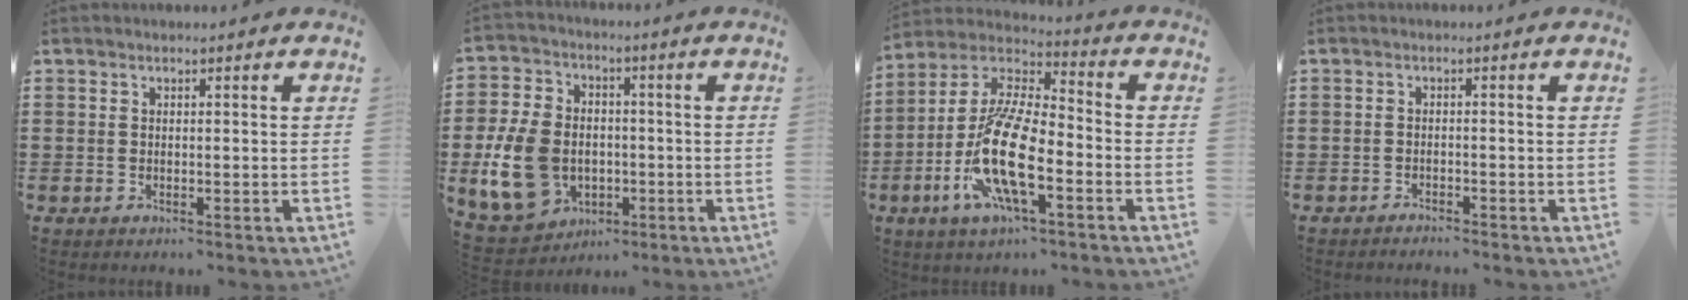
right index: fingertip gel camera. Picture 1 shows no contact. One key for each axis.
{"total": 12.2, "fx": -2.5, "fy": 9.3, "fz": 7.5, "tx": -0.199, "ty": 0.013, "tz": -0.046}
{"total": 13.9, "fx": -5.5, "fy": 4.6, "fz": 12.0, "tx": -0.287, "ty": -0.014, "tz": -0.117}
{"total": 1.3, "fx": -1.3, "fy": -0.1, "fz": 0.0, "tx": -0.005, "ty": 0.000, "tz": -0.028}